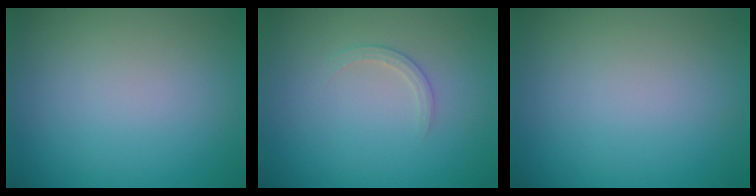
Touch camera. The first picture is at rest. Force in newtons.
{"total": 1.3, "press": 1.3, "slide": 0.1}
{"total": 0.0}